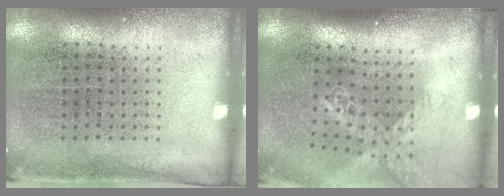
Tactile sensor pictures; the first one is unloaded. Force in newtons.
{"total": 1.5, "press": 1.2, "slide": 0.8}